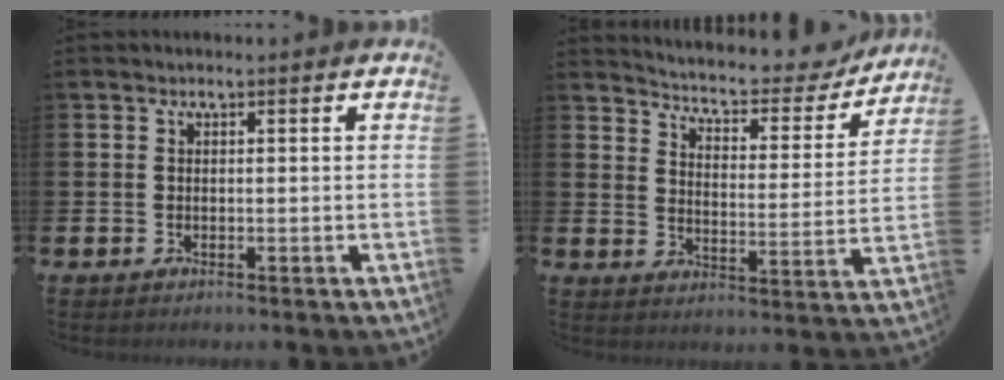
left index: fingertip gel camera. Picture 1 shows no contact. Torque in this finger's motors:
{"motor_torque": [1.11, -1.03, 0.47, 0.02]}